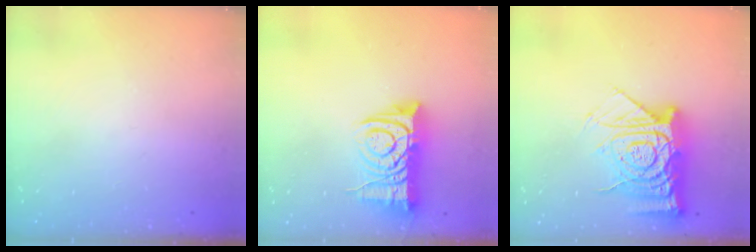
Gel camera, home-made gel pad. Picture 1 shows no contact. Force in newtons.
{"total": 12.5, "press": 12.4, "slide": 1.3}
{"total": 17.2, "press": 17.2, "slide": 1.7}